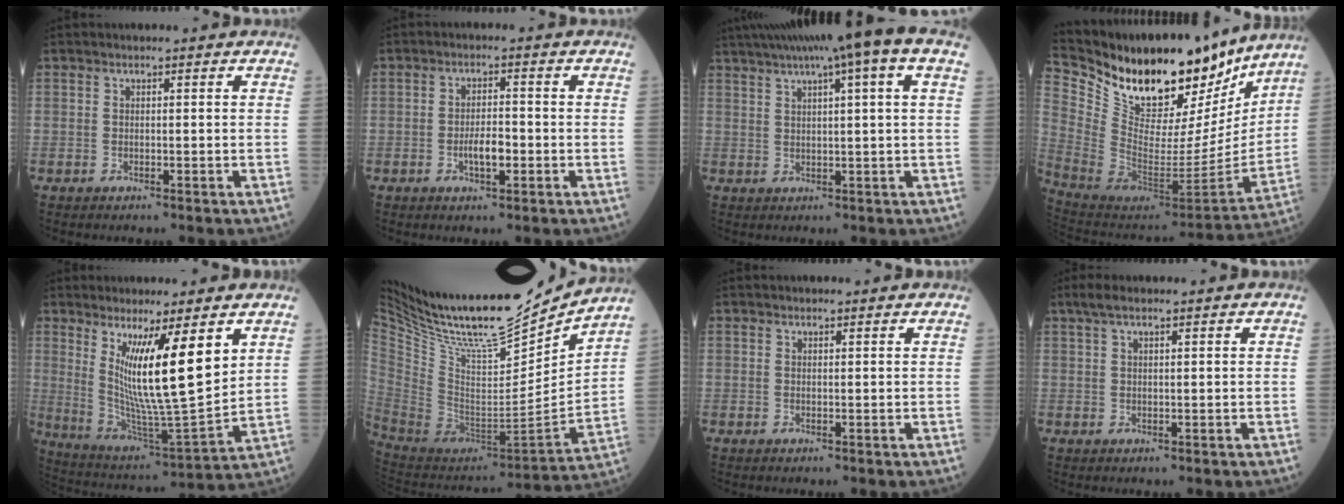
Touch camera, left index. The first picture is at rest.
{"total": 3.6, "force": [-1.5, 1.1, 3.0], "torque": [-0.057, -0.003, -0.027]}
{"total": 14.8, "force": [9.5, 0.3, 11.4], "torque": [-0.194, 0.049, 0.125]}
{"total": 26.3, "force": [21.2, 8.0, 13.5], "torque": [-0.232, -0.024, 0.347]}
{"total": 13.6, "force": [5.2, 0.7, 12.6], "torque": [-0.231, -0.030, 0.101]}
{"total": 25.1, "force": [21.8, 4.2, 11.6], "torque": [-0.214, -0.038, 0.366]}
{"total": 1.5, "force": [1.4, 0.2, 0.5], "torque": [-0.006, 0.013, 0.015]}
{"total": 2.5, "force": [1.7, 0.4, 1.8], "torque": [-0.043, 0.013, 0.035]}